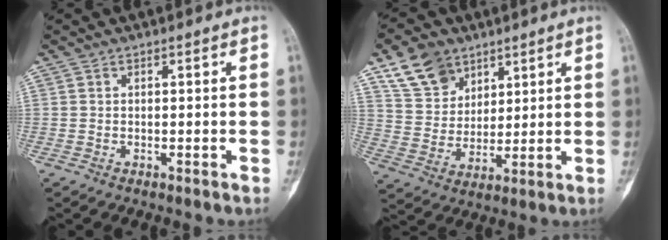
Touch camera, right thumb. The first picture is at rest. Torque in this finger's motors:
{"motor_torque": [-0.37, 0.73, 0.36, -0.05, 0.02]}